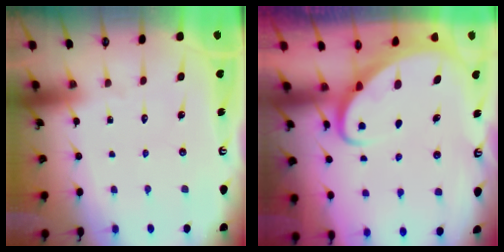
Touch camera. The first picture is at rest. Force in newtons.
{"total": 3.0, "press": 3.0, "slide": 0.4}